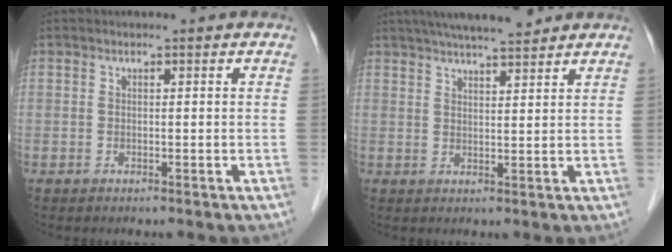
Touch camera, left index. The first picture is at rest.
{"total": 9.7, "force": [8.4, 1.0, 4.8], "torque": [-0.075, 0.023, 0.124]}